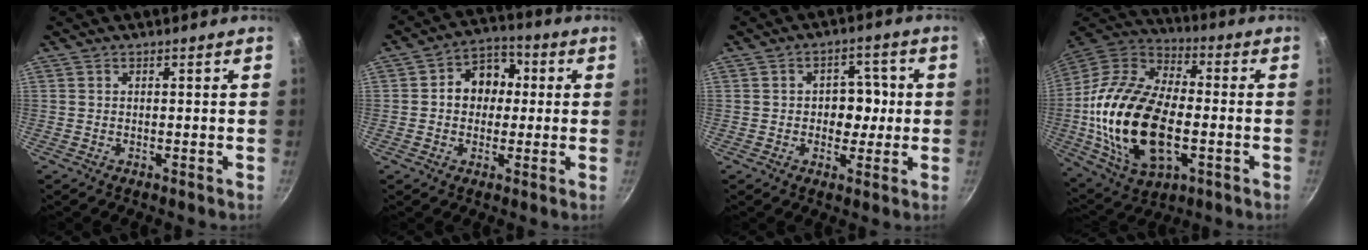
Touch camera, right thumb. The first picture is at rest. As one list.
[{"total": 9.1, "force": [0.7, 7.5, 5.1], "torque": [-0.026, 0.018, -0.003]}, {"total": 6.8, "force": [-0.1, 5.2, 4.3], "torque": [-0.010, 0.008, -0.005]}, {"total": 26.0, "force": [-3.8, 14.9, 21.0], "torque": [-0.400, 0.021, -0.066]}]